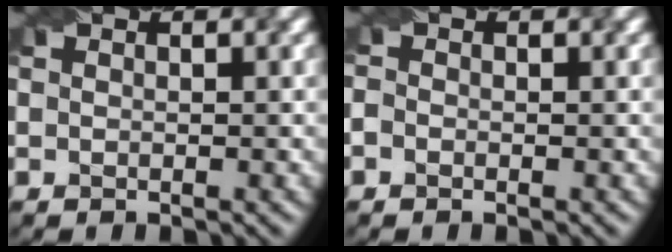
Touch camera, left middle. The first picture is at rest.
{"total": 0.7, "force": [-0.6, 0.3, 0.2], "torque": [-0.011, 0.005, -0.009]}